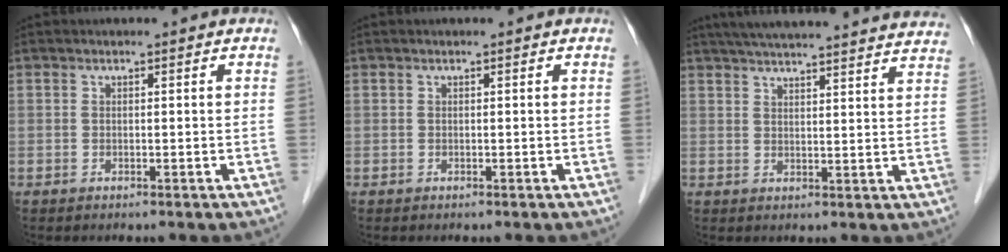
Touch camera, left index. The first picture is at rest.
{"total": 0.0}
{"total": 27.2, "force": [25.1, 1.9, 10.4], "torque": [-0.167, -0.013, 0.310]}